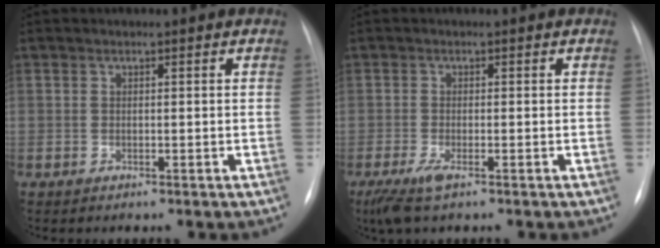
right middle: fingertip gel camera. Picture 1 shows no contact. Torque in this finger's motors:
{"motor_torque": [0.73, -0.57, 0.31, 0.06]}